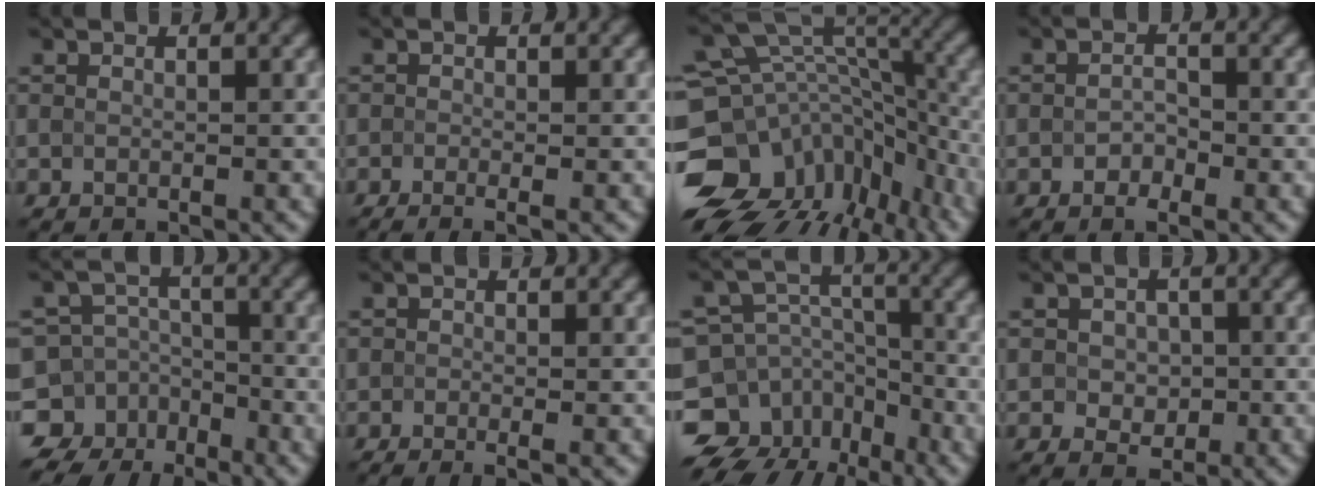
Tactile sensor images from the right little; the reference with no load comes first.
{"total": 1.8, "force": [-1.4, 0.3, 1.2], "torque": [-0.012, -0.010, -0.017]}
{"total": 13.4, "force": [-7.6, 9.5, 5.5], "torque": [-0.132, 0.015, -0.095]}
{"total": 1.4, "force": [-1.3, 0.3, 0.3], "torque": [-0.010, 0.000, -0.018]}
{"total": 9.8, "force": [-6.6, 7.2, 0.2], "torque": [-0.015, -0.015, -0.117]}
{"total": 1.4, "force": [-1.2, 0.0, 0.8], "torque": [-0.011, -0.013, -0.010]}
{"total": 10.0, "force": [-6.8, 7.3, 1.5], "torque": [-0.043, 0.010, -0.111]}
{"total": 1.7, "force": [-0.7, 1.5, 0.5], "torque": [-0.013, -0.005, -0.007]}